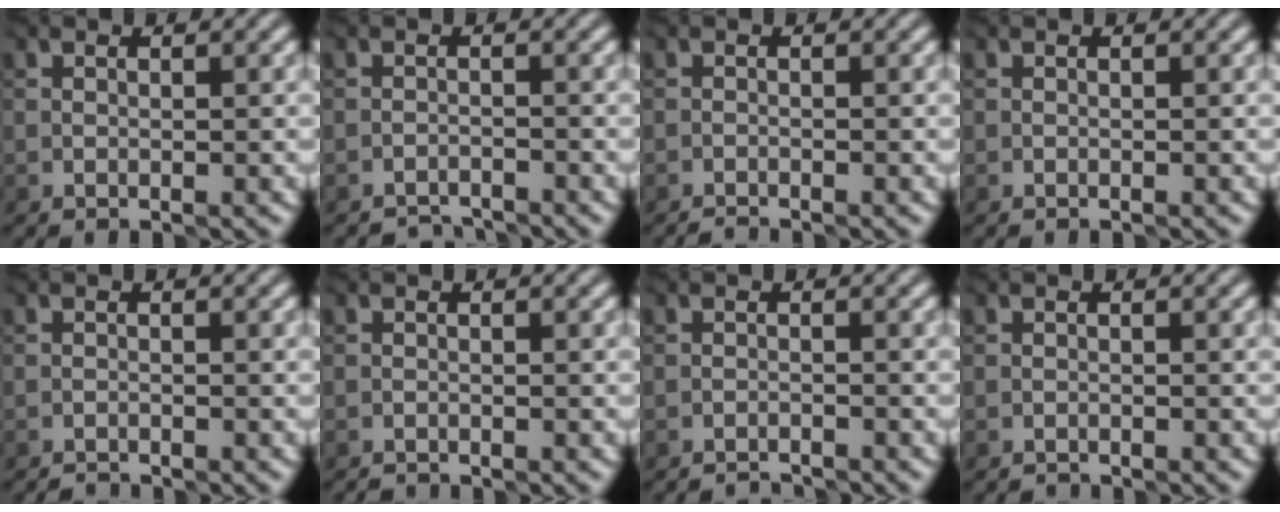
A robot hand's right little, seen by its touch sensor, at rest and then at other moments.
{"total": 2.7, "force": [-2.7, 0.3, 0.2], "torque": [0.000, -0.003, -0.052]}
{"total": 1.3, "force": [-1.2, -0.1, 0.1], "torque": [0.000, -0.004, -0.029]}
{"total": 0.0}
{"total": 1.4, "force": [-1.4, 0.0, 0.0], "torque": [0.002, -0.004, -0.032]}
{"total": 1.1, "force": [-1.1, 0.0, 0.0], "torque": [0.000, -0.005, -0.025]}
{"total": 2.1, "force": [-2.1, 0.1, 0.2], "torque": [0.000, -0.005, -0.042]}
{"total": 1.0, "force": [-0.9, 0.0, -0.1], "torque": [0.002, -0.003, -0.023]}